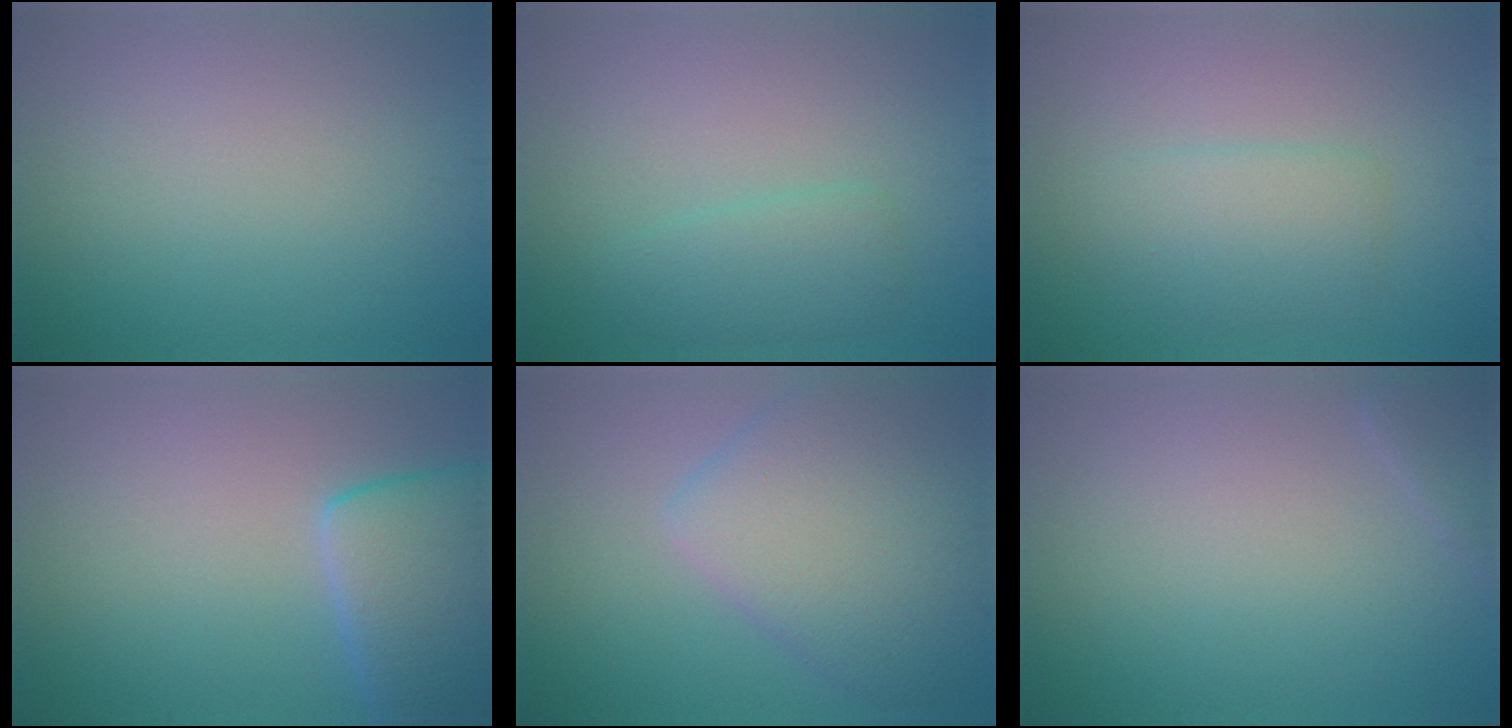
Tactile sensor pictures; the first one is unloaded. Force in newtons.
{"total": 2.5, "press": 2.5, "slide": 0.1}
{"total": 3.0, "press": 3.0, "slide": 0.1}
{"total": 6.6, "press": 6.6, "slide": 0.5}
{"total": 7.8, "press": 7.8, "slide": 0.6}
{"total": 1.3, "press": 1.3, "slide": 0.0}